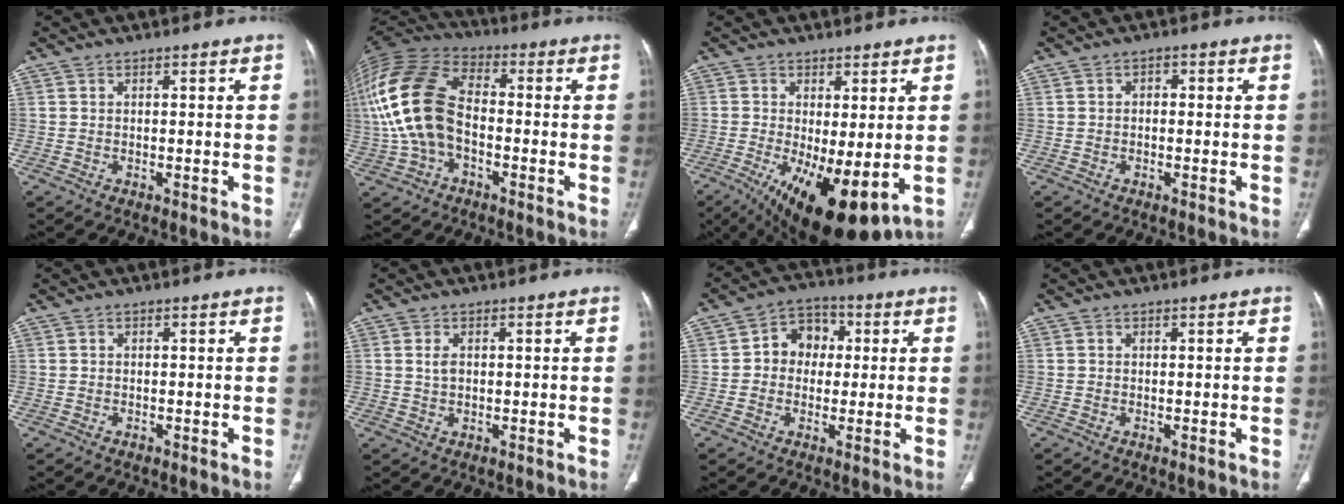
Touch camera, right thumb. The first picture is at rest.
{"total": 18.6, "force": [-1.8, 11.6, 14.4], "torque": [-0.314, 0.030, -0.039]}
{"total": 14.9, "force": [-3.7, 5.6, 13.3], "torque": [-0.219, -0.025, -0.038]}
{"total": 1.4, "force": [0.0, 1.1, 1.0], "torque": [-0.006, 0.006, -0.005]}
{"total": 0.5, "force": [-0.4, 0.3, 0.2], "torque": [-0.002, 0.000, -0.007]}
{"total": 2.1, "force": [0.4, 1.4, 1.5], "torque": [-0.031, 0.002, 0.009]}
{"total": 7.9, "force": [0.8, 6.5, 4.4], "torque": [-0.032, 0.017, 0.001]}
{"total": 0.0}